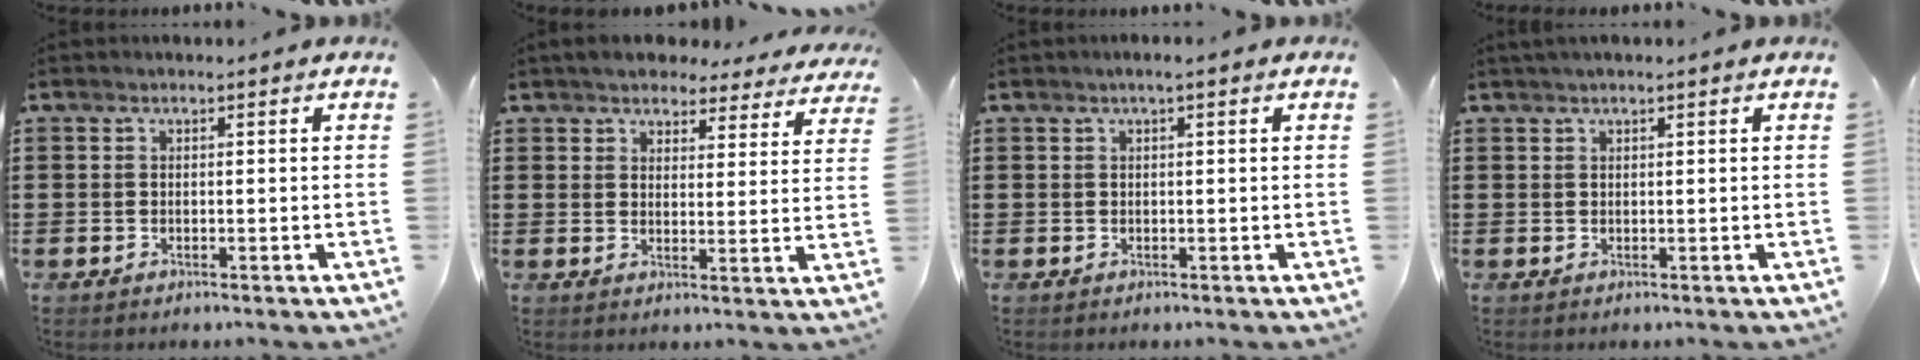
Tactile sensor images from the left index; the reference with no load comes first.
{"total": 4.1, "force": [3.9, 1.1, 0.4], "torque": [-0.023, -0.020, 0.067]}
{"total": 1.0, "force": [0.4, 0.0, 0.9], "torque": [-0.016, 0.001, 0.007]}
{"total": 0.8, "force": [0.6, 0.0, 0.6], "torque": [-0.011, 0.001, 0.011]}